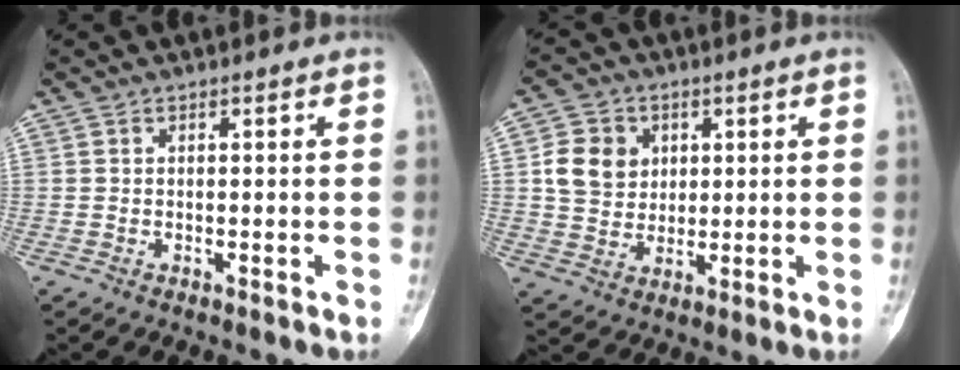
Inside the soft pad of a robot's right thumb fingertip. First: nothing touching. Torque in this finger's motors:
{"motor_torque": [0.08, 0.54, 0.12, -0.08, 0.02]}